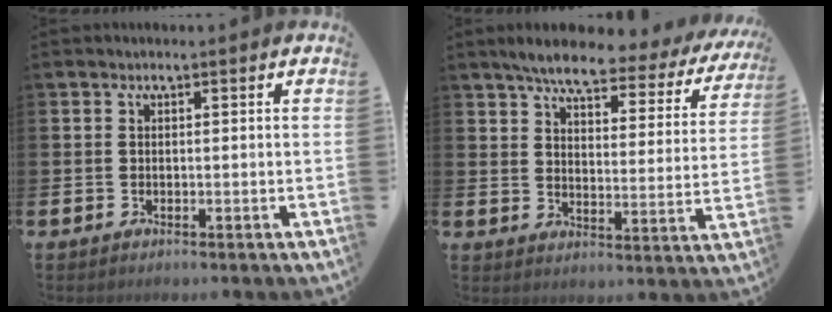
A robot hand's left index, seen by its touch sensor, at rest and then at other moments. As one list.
[{"total": 6.0, "force": [5.2, 1.1, 2.7], "torque": [-0.071, -0.032, 0.082]}]